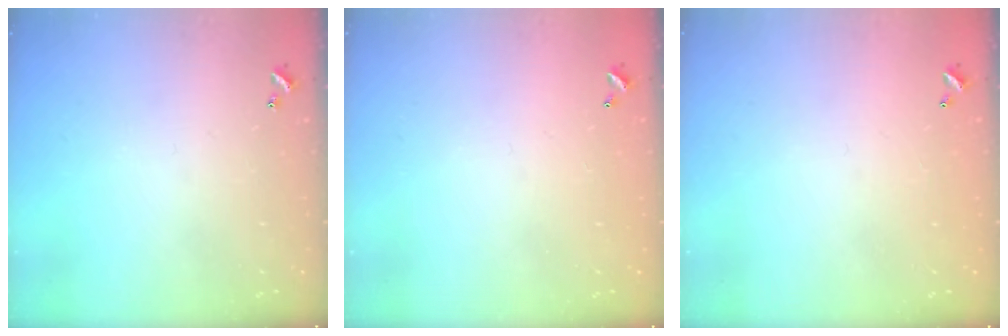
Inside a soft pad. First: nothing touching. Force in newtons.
{"total": 2.8, "press": 2.8, "slide": 0.1}
{"total": 2.7, "press": 2.7, "slide": 0.1}